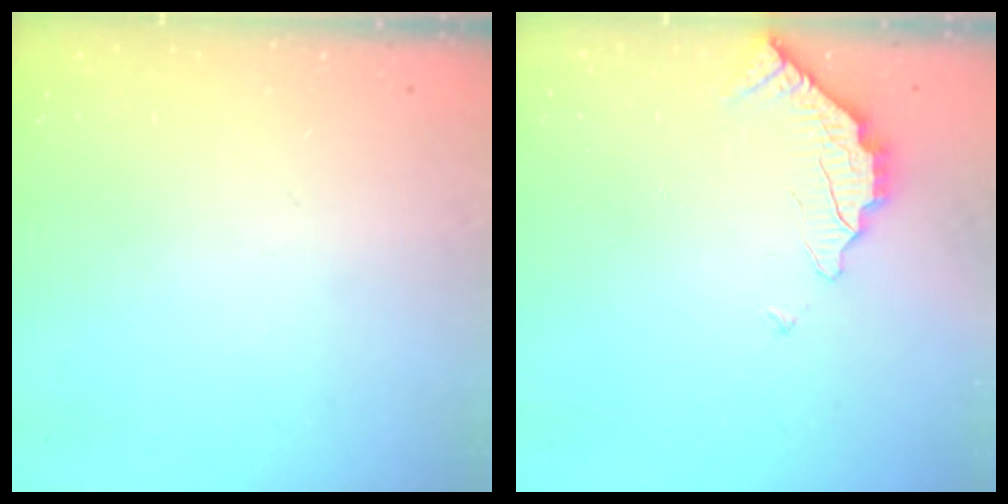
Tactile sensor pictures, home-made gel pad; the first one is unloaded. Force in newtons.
{"total": 2.3, "press": 2.3, "slide": 0.2}